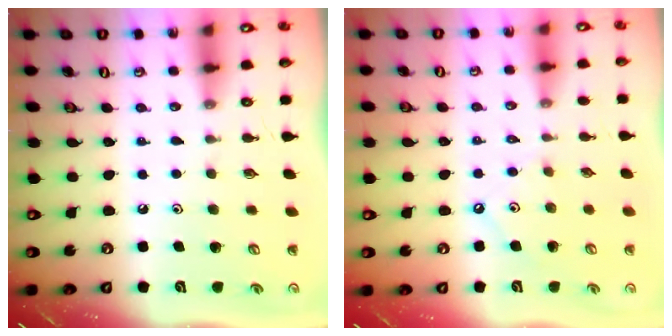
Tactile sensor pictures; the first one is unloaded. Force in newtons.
{"total": 1.6, "press": 1.6, "slide": 0.2}